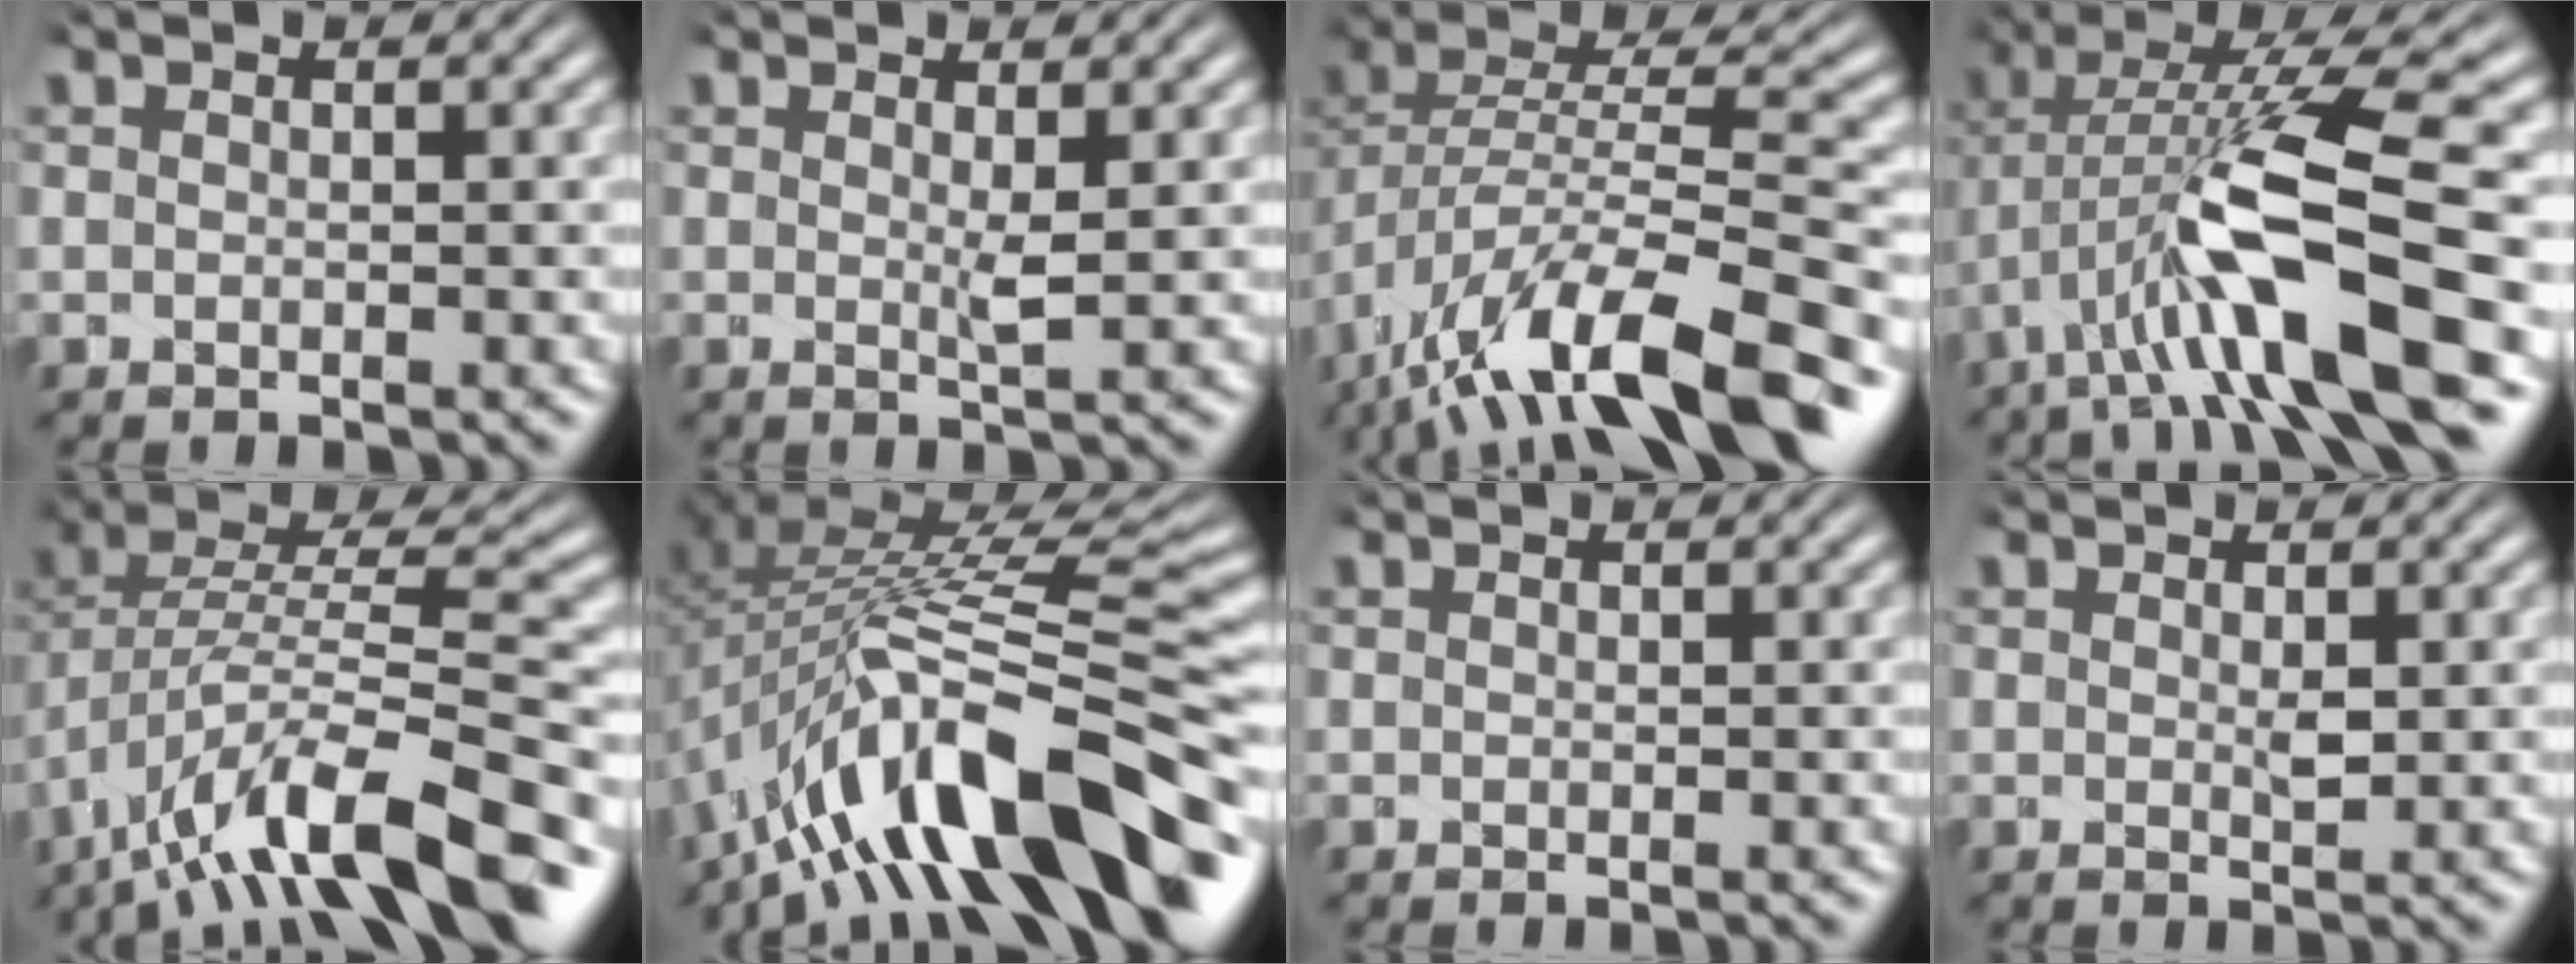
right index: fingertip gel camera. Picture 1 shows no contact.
{"total": 1.7, "force": [1.4, -0.5, 0.9], "torque": [-0.012, 0.002, 0.024]}
{"total": 10.3, "force": [-3.0, 5.2, 8.4], "torque": [-0.145, -0.012, -0.037]}
{"total": 8.7, "force": [0.6, 2.3, 8.4], "torque": [-0.154, 0.004, 0.018]}
{"total": 9.0, "force": [-2.7, 4.7, 7.2], "torque": [-0.119, -0.004, -0.038]}
{"total": 12.9, "force": [-3.3, 5.5, 11.3], "torque": [-0.185, -0.006, -0.033]}
{"total": 0.0}
{"total": 1.3, "force": [1.1, 0.3, 0.7], "torque": [-0.008, 0.003, 0.017]}